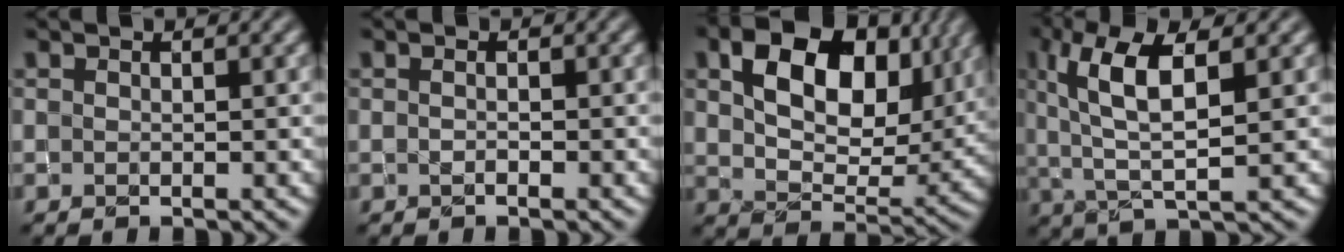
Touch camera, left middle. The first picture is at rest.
{"total": 0.6, "force": [-0.2, 0.2, 0.5], "torque": [-0.011, 0.001, -0.006]}
{"total": 11.2, "force": [4.6, 6.9, 7.5], "torque": [-0.124, 0.003, 0.081]}
{"total": 6.9, "force": [2.2, 2.2, 6.1], "torque": [-0.121, 0.009, 0.038]}